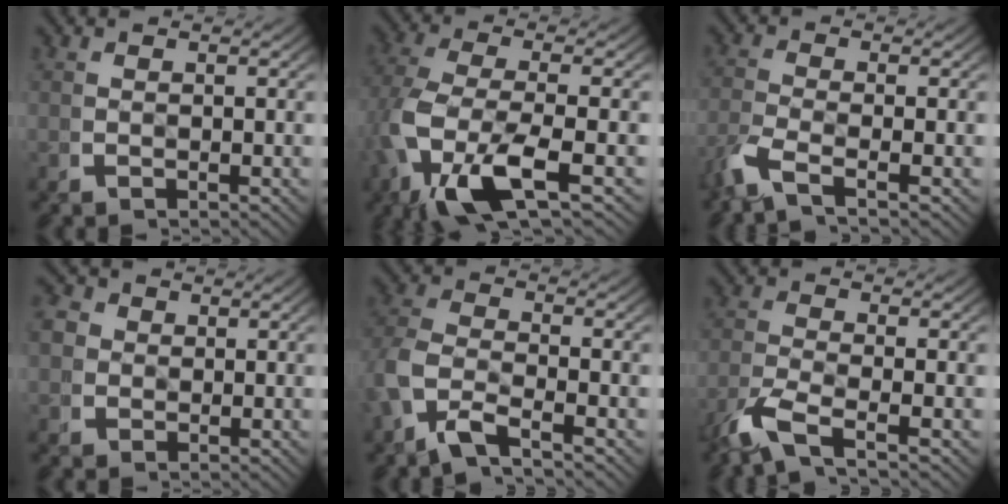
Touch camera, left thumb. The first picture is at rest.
{"total": 9.4, "force": [-2.4, 4.5, 7.9], "torque": [-0.202, -0.039, -0.014]}
{"total": 4.4, "force": [-2.5, 1.3, 3.3], "torque": [-0.091, -0.016, -0.040]}
{"total": 3.7, "force": [0.8, 3.3, 1.4], "torque": [-0.034, -0.007, 0.009]}
{"total": 5.9, "force": [-1.4, 3.9, 4.2], "torque": [-0.109, -0.014, -0.024]}
{"total": 5.3, "force": [-3.0, 2.0, 3.9], "torque": [-0.103, -0.016, -0.049]}